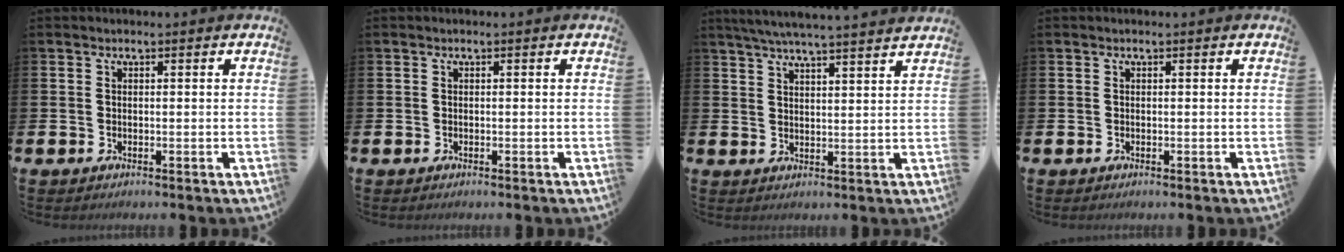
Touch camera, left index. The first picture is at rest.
{"total": 0.0}
{"total": 5.7, "force": [5.5, -0.5, 1.4], "torque": [-0.039, -0.027, 0.097]}
{"total": 0.0}